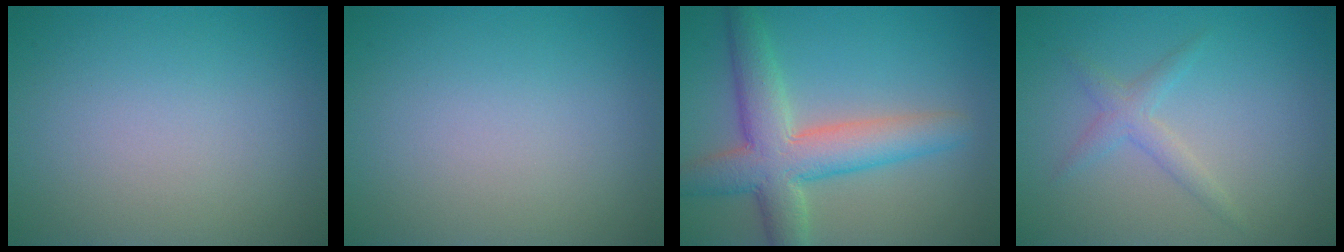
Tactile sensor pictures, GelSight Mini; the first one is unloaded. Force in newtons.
{"total": 0.0}
{"total": 7.0, "press": 7.0, "slide": 0.4}
{"total": 1.7, "press": 1.7, "slide": 0.0}